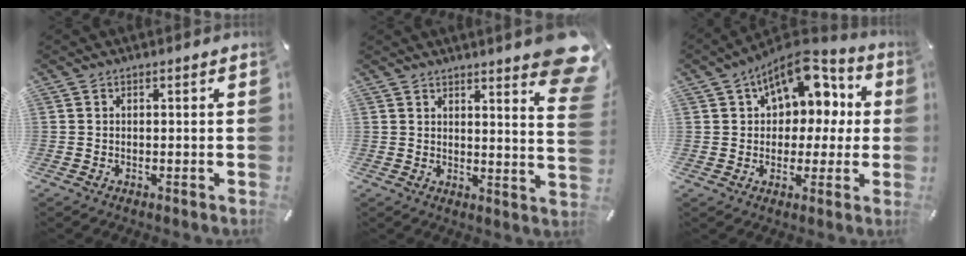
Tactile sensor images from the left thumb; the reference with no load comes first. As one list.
[{"total": 8.4, "force": [6.0, 1.6, 5.7], "torque": [-0.076, -0.055, 0.103]}, {"total": 13.4, "force": [6.0, 9.1, 7.8], "torque": [-0.107, -0.034, 0.107]}]